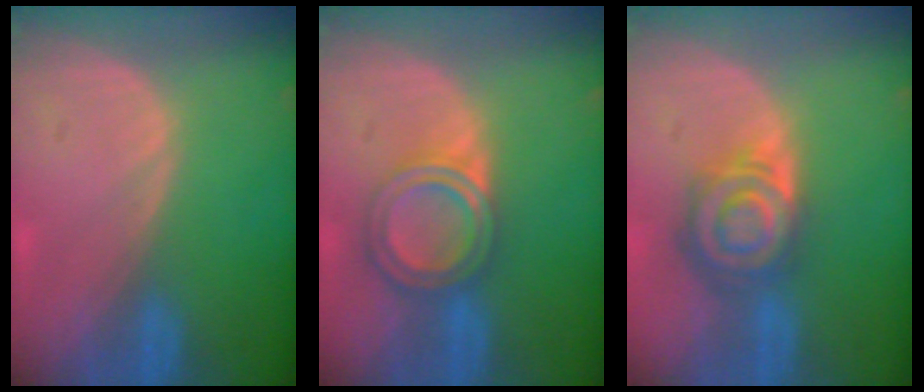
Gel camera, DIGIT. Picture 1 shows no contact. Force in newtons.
{"total": 6.4, "press": 5.8, "slide": 2.8}
{"total": 8.0, "press": 7.1, "slide": 3.7}